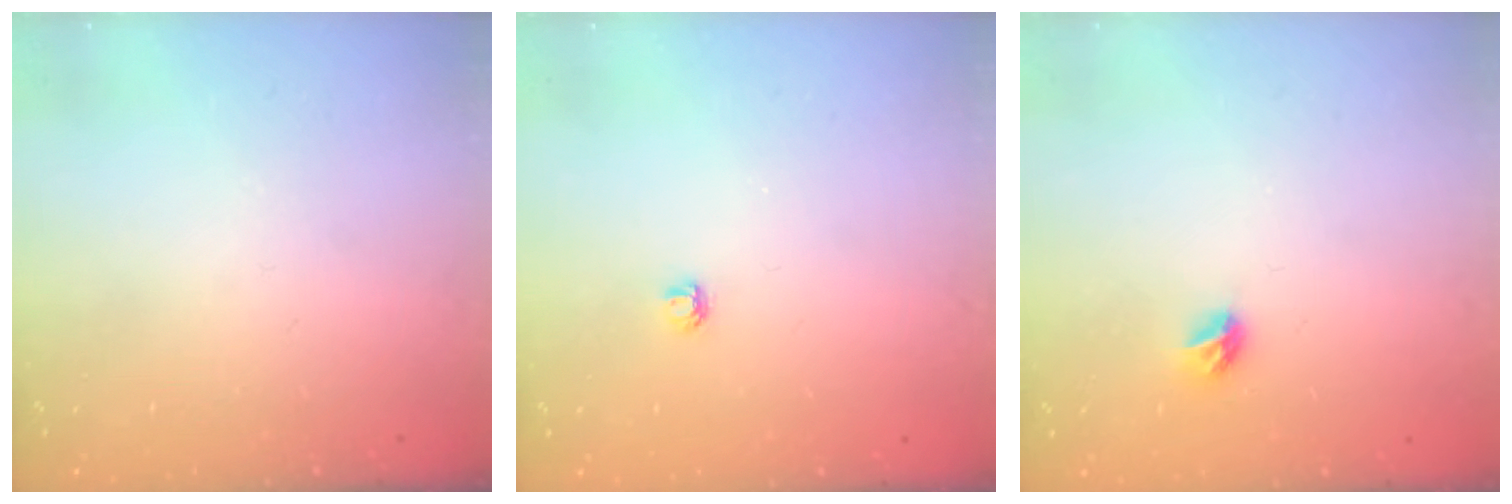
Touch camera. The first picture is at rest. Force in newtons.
{"total": 3.2, "press": 3.2, "slide": 0.4}
{"total": 5.8, "press": 5.8, "slide": 0.7}